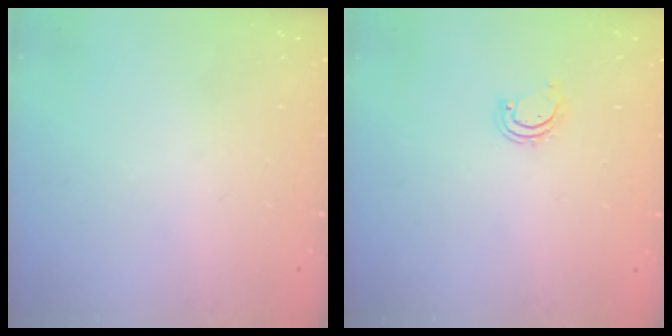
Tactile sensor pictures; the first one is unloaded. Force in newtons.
{"total": 2.5, "press": 2.5, "slide": 0.3}